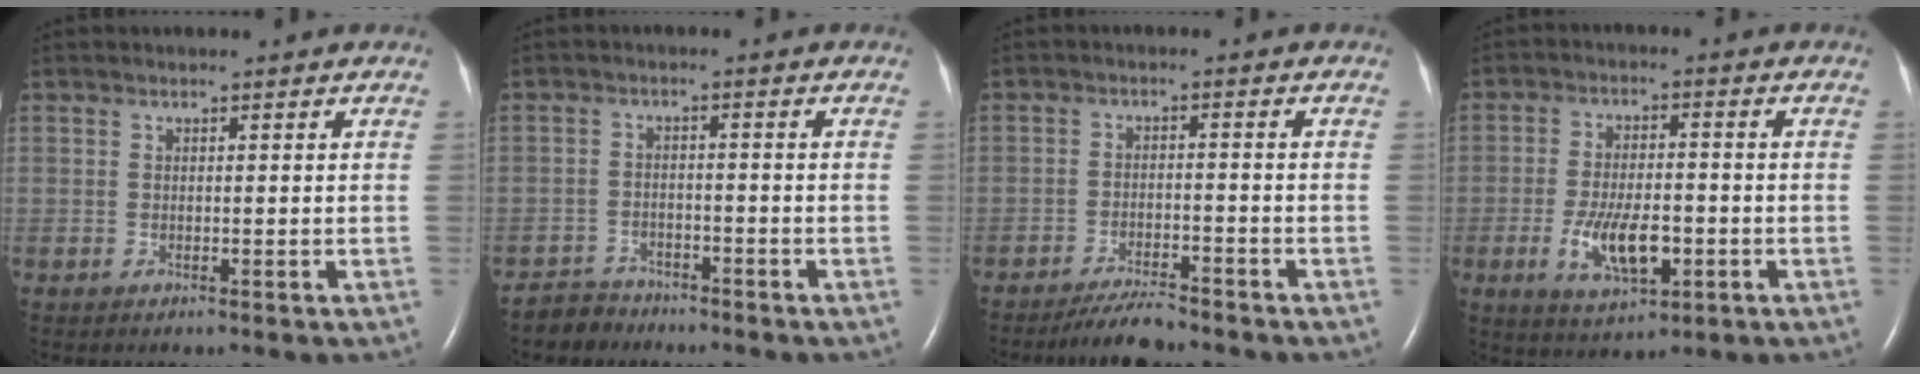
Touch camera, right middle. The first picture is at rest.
{"total": 3.7, "force": [-3.2, 1.6, -0.6], "torque": [0.009, -0.001, -0.061]}
{"total": 4.9, "force": [-4.5, 0.4, 1.8], "torque": [-0.039, -0.016, -0.081]}
{"total": 8.4, "force": [-2.6, 3.3, 7.3], "torque": [-0.144, -0.006, -0.039]}